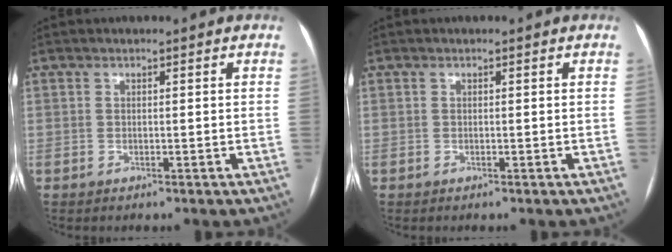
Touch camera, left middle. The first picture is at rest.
{"total": 0.0}